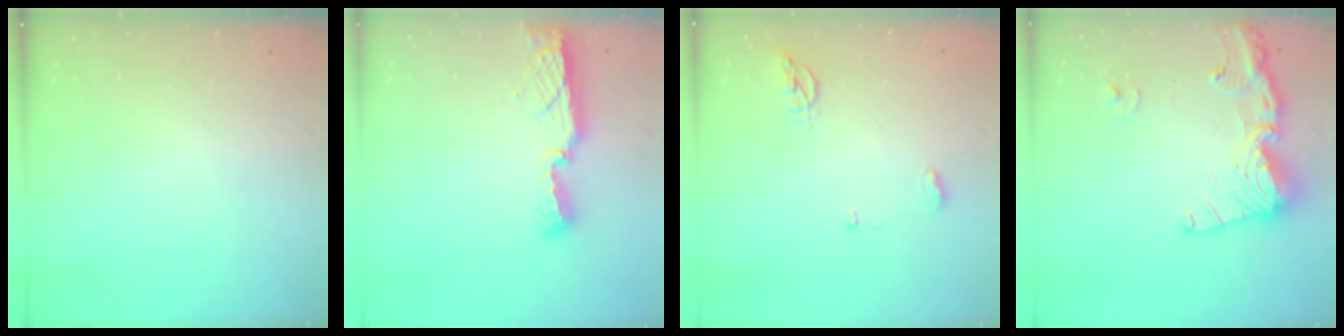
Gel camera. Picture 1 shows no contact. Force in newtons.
{"total": 8.3, "press": 8.3, "slide": 0.7}
{"total": 4.9, "press": 4.9, "slide": 0.6}
{"total": 17.6, "press": 17.5, "slide": 2.0}